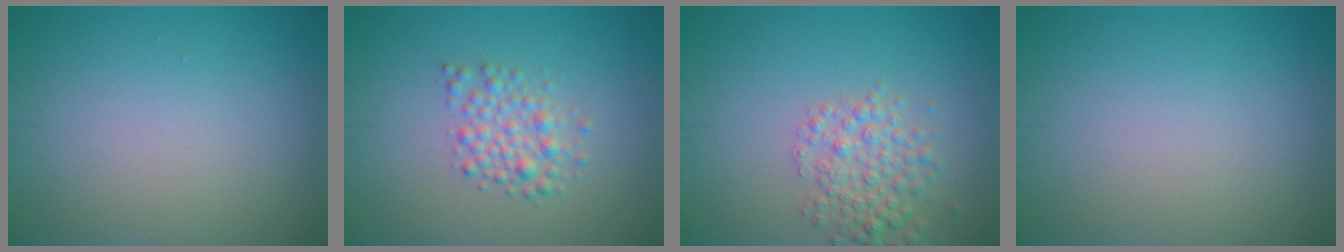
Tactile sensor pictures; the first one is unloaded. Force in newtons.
{"total": 2.5, "press": 2.5, "slide": 0.0}
{"total": 3.4, "press": 3.4, "slide": 0.1}
{"total": 0.0}